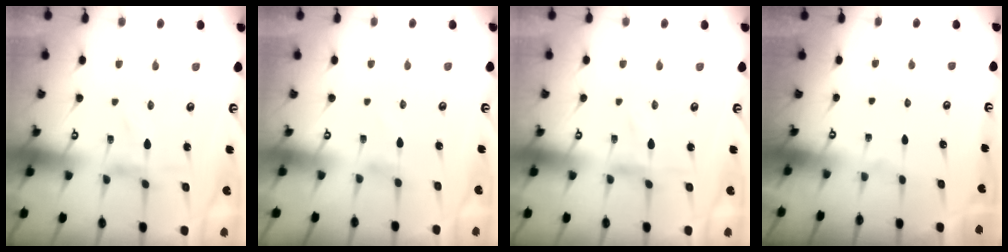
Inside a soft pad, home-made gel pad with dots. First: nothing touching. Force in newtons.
{"total": 0.7, "press": 0.7, "slide": 0.1}
{"total": 0.0}
{"total": 0.0}